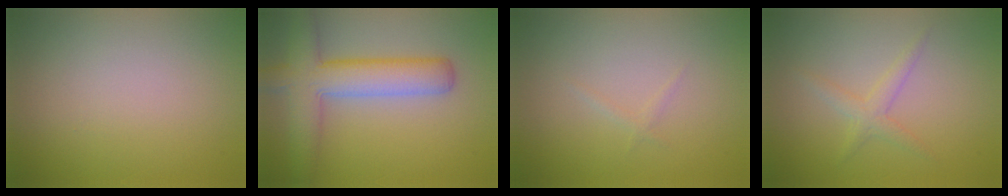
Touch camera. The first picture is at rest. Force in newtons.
{"total": 6.5, "press": 6.5, "slide": 0.3}
{"total": 0.5, "press": 0.5, "slide": 0.1}
{"total": 1.0, "press": 1.0, "slide": 0.1}